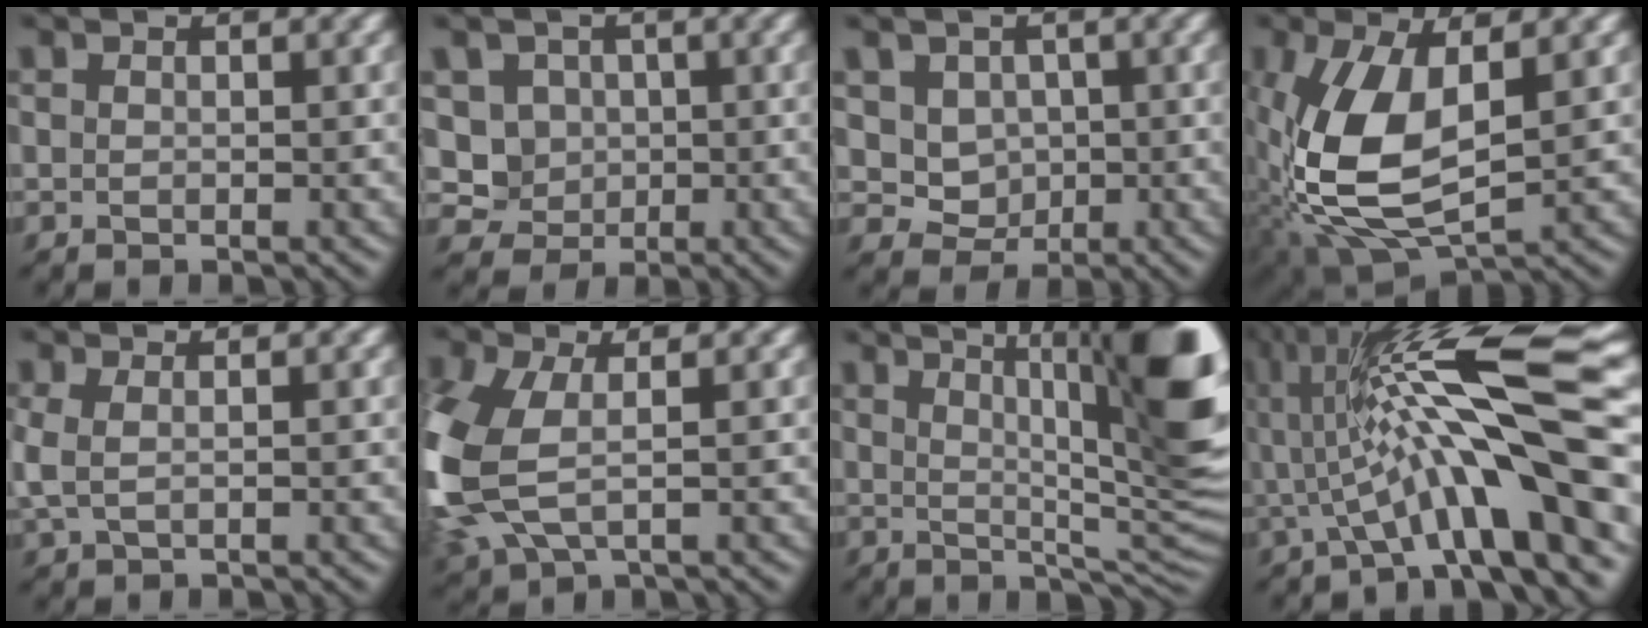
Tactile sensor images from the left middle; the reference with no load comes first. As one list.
[{"total": 3.8, "force": [0.4, 3.5, 1.5], "torque": [-0.021, 0.004, -0.003]}, {"total": 5.1, "force": [1.2, 4.2, 2.6], "torque": [-0.041, 0.012, 0.015]}, {"total": 10.2, "force": [0.3, 4.9, 8.9], "torque": [-0.207, -0.002, 0.012]}, {"total": 2.0, "force": [0.1, 1.0, 1.8], "torque": [-0.054, 0.002, 0.001]}, {"total": 8.8, "force": [-0.8, 5.1, 7.1], "torque": [-0.214, -0.012, -0.015]}, {"total": 13.1, "force": [3.5, 3.0, 12.2], "torque": [-0.141, 0.007, 0.049]}, {"total": 13.1, "force": [1.2, 2.3, 12.8], "torque": [-0.198, 0.021, 0.016]}]